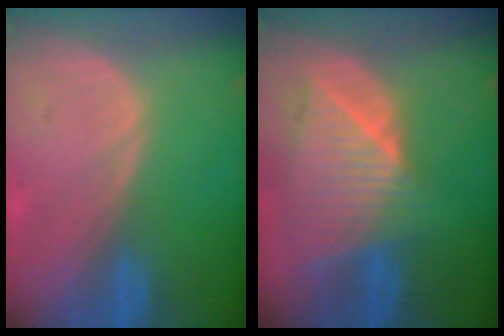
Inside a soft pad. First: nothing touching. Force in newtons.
{"total": 9.1, "press": 8.0, "slide": 4.3}